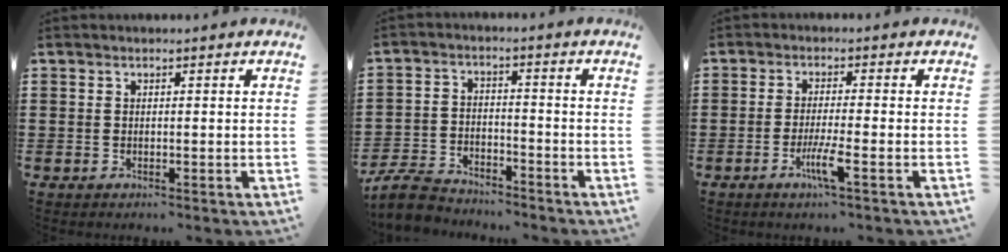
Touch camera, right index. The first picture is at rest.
{"total": 5.6, "force": [-5.3, 1.4, 1.1], "torque": [-0.043, 0.005, -0.109]}
{"total": 4.6, "force": [-2.2, 0.0, 4.0], "torque": [-0.073, -0.013, -0.039]}